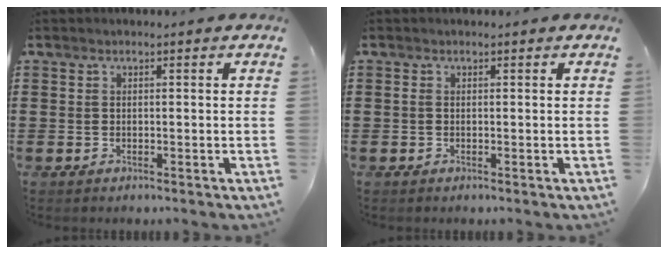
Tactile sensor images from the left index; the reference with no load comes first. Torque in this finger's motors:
{"motor_torque": [0.20, 0.16, 0.07, 0.00]}